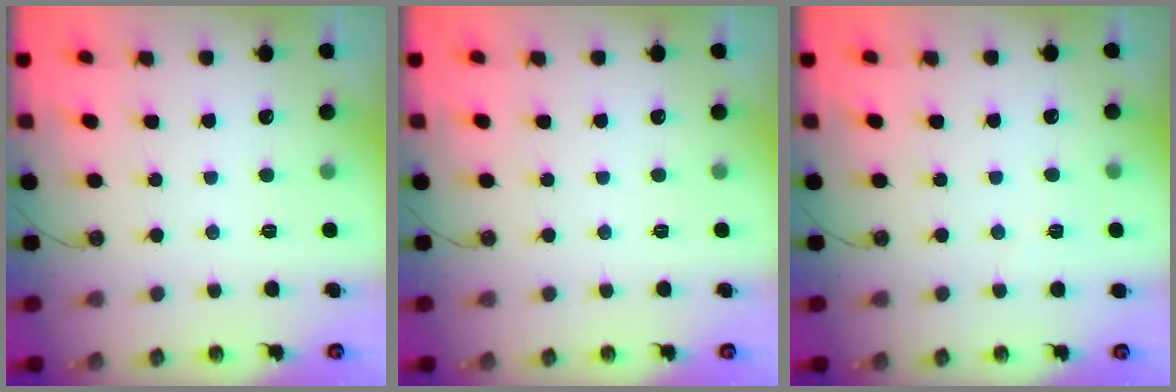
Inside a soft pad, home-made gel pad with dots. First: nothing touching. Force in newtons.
{"total": 0.0}
{"total": 6.2, "press": 3.8, "slide": 4.9}